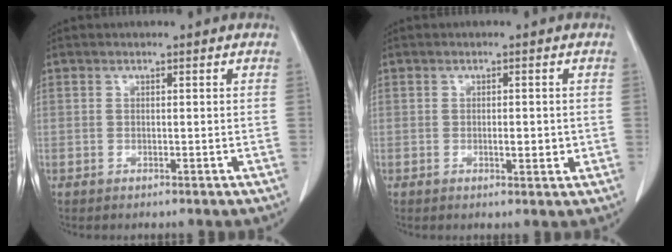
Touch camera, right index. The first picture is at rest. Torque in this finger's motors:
{"motor_torque": [0.71, -0.22, 0.36, 0.06]}